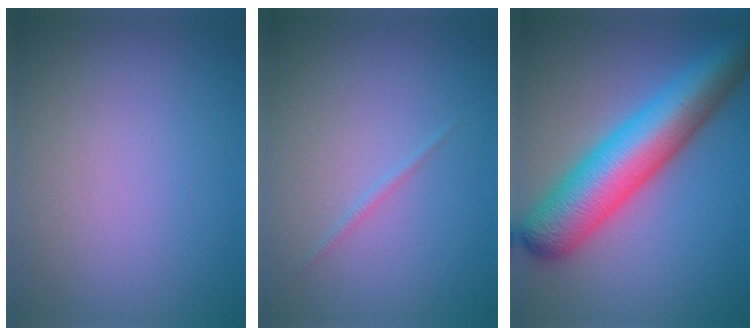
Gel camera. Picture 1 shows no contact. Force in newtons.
{"total": 0.5, "press": 0.5, "slide": 0.0}
{"total": 10.1, "press": 10.1, "slide": 0.4}